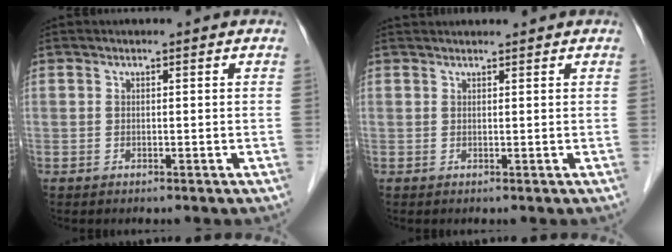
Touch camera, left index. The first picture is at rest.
{"total": 3.0, "force": [2.9, 0.3, 0.5], "torque": [-0.006, 0.029, 0.043]}